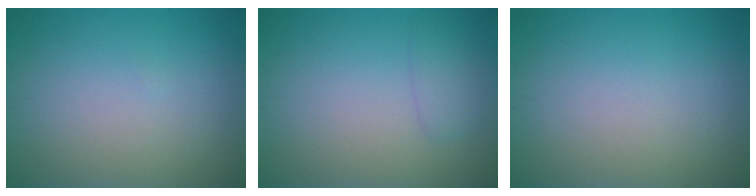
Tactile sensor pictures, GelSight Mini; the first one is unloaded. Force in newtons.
{"total": 1.4, "press": 1.4, "slide": 0.1}
{"total": 0.0}